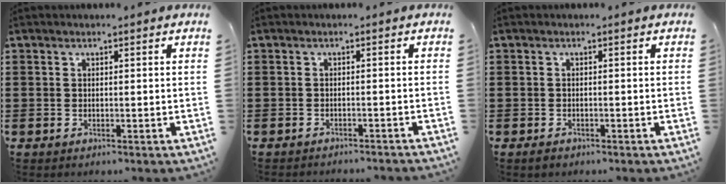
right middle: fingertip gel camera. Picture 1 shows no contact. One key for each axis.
{"total": 1.0, "fx": -1.0, "fy": -0.1, "fz": 0.1, "tx": -0.004, "ty": 0.002, "tz": -0.021}
{"total": 0.7, "fx": -0.5, "fy": 0.4, "fz": 0.1, "tx": -0.004, "ty": 0.000, "tz": -0.012}